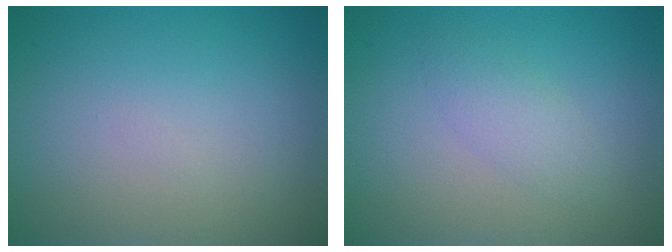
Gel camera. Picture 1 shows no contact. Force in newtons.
{"total": 1.8, "press": 1.8, "slide": 0.2}